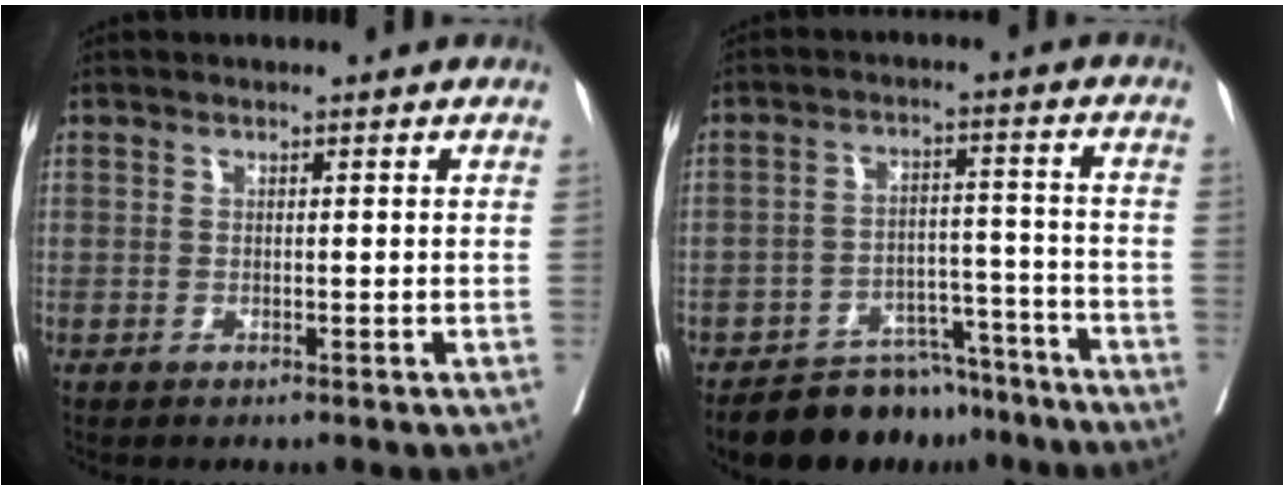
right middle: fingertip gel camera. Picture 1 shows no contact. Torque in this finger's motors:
{"motor_torque": [0.30, -0.54, 0.32, 0.06]}